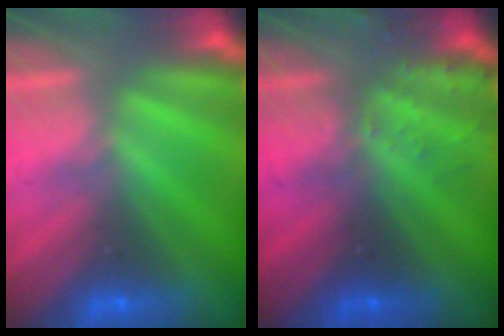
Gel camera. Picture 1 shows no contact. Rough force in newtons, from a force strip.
{"total": 3.2}